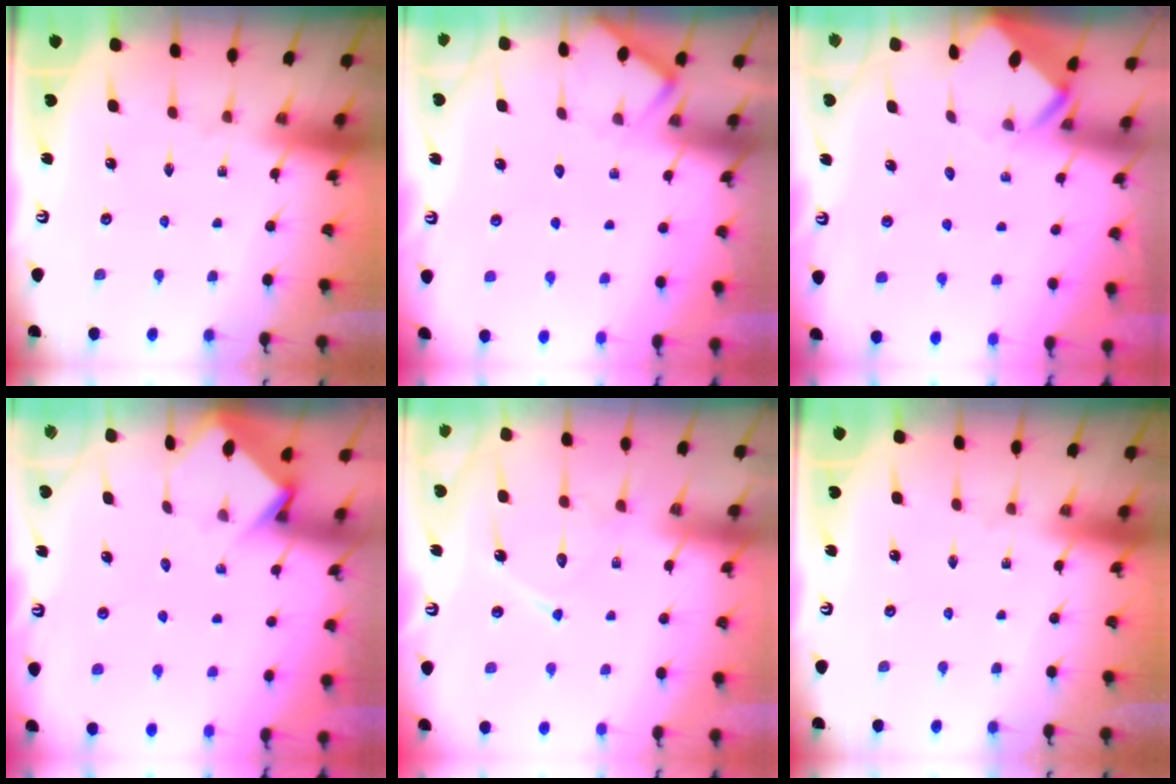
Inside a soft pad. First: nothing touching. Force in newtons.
{"total": 5.4, "press": 5.4, "slide": 0.6}
{"total": 3.5, "press": 3.5, "slide": 0.2}
{"total": 3.8, "press": 3.8, "slide": 0.2}
{"total": 12.0, "press": 12.0, "slide": 1.1}
{"total": 0.0}